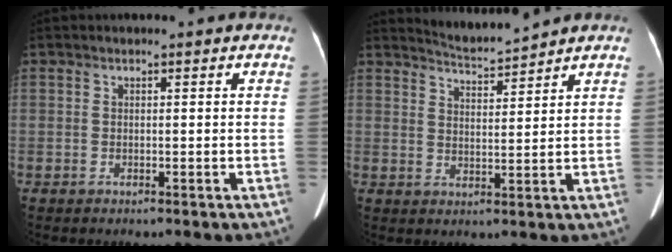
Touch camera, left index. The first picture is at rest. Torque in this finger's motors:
{"motor_torque": [0.56, -1.03, -0.03, 0.01]}